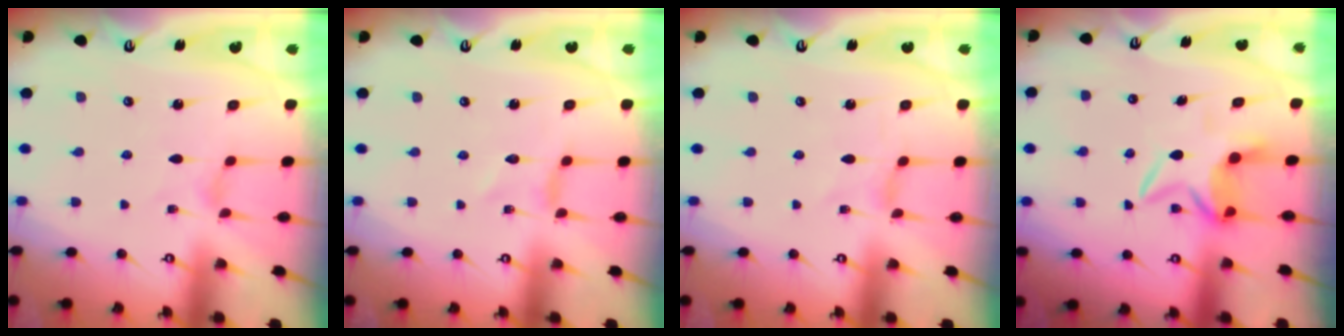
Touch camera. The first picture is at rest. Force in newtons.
{"total": 0.0}
{"total": 0.0}
{"total": 6.5, "press": 6.4, "slide": 0.8}